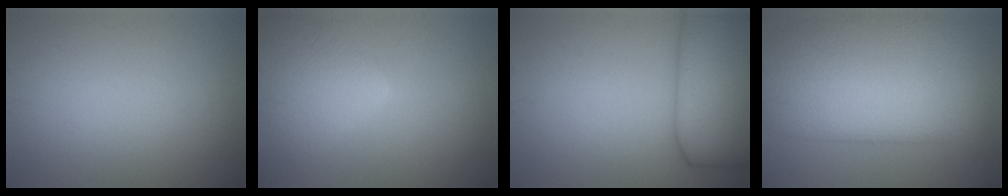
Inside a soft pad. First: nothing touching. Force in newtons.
{"total": 6.9, "press": 6.9, "slide": 0.5}
{"total": 8.5, "press": 8.5, "slide": 0.2}
{"total": 9.8, "press": 9.8, "slide": 0.3}